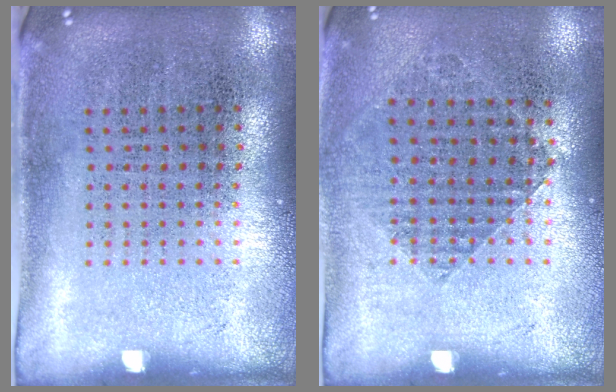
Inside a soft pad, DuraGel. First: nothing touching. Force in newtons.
{"total": 0.9, "press": 0.8, "slide": 0.3}